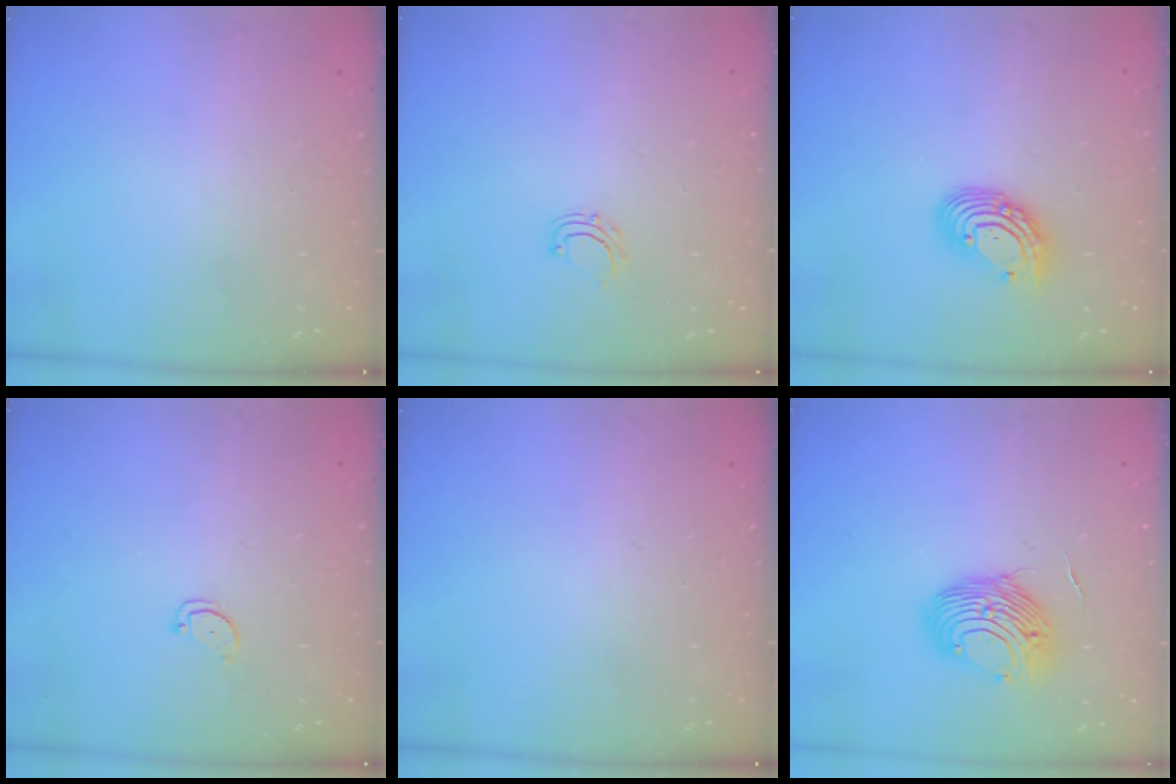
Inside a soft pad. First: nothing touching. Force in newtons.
{"total": 4.9, "press": 4.8, "slide": 0.4}
{"total": 9.4, "press": 9.3, "slide": 1.1}
{"total": 2.0, "press": 2.0, "slide": 0.2}
{"total": 0.0}
{"total": 13.4, "press": 13.4, "slide": 0.8}